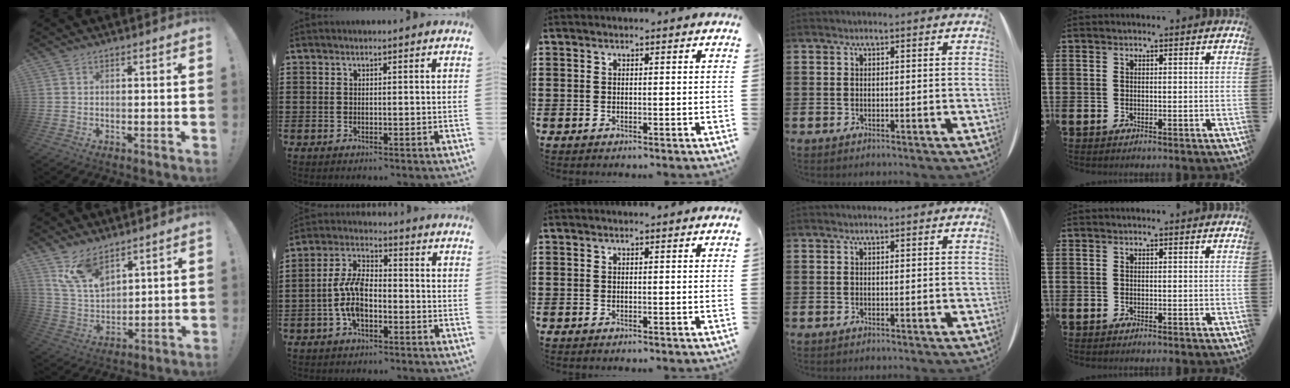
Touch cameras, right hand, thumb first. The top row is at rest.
{"thumb": {"total": 12.1, "force": [8.9, 6.3, 5.3], "torque": [-0.114, -0.049, 0.176]}, "index": {"total": 7.6, "force": [-2.1, 3.7, 6.3], "torque": [-0.160, -0.006, -0.048]}}